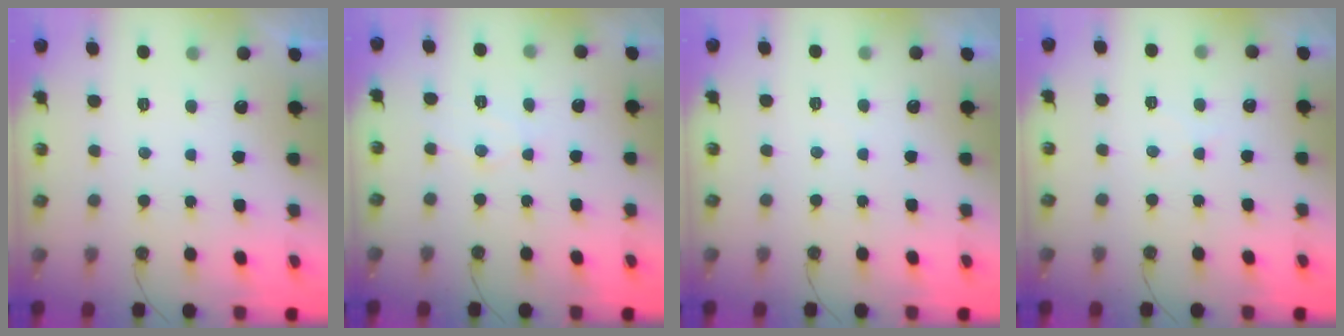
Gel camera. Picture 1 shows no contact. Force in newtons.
{"total": 6.5, "press": 6.5, "slide": 0.2}
{"total": 2.9, "press": 2.9, "slide": 0.4}
{"total": 3.3, "press": 3.3, "slide": 0.6}